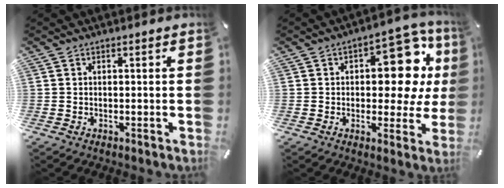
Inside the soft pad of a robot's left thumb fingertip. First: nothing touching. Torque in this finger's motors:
{"motor_torque": [0.49, 0.49, 0.37, -0.25, 0.06]}